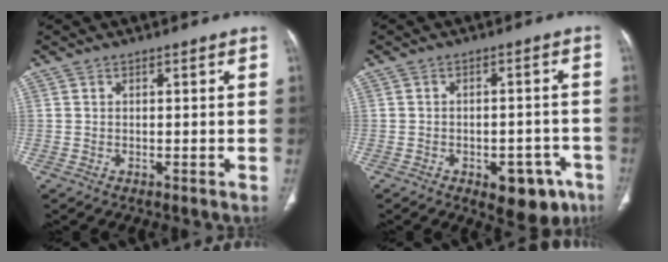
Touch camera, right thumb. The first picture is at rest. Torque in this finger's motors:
{"motor_torque": [0.91, 1.00, -0.11, 0.01, 0.02]}